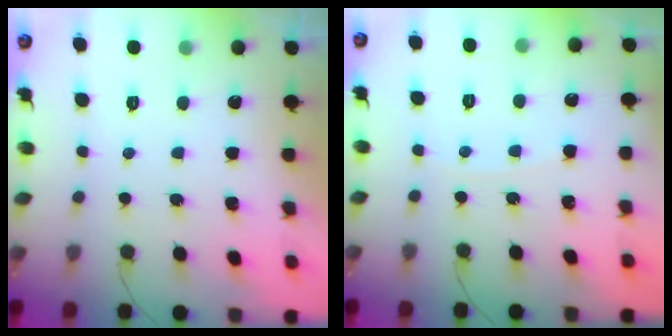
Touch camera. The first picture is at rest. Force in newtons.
{"total": 2.7, "press": 2.7, "slide": 0.5}